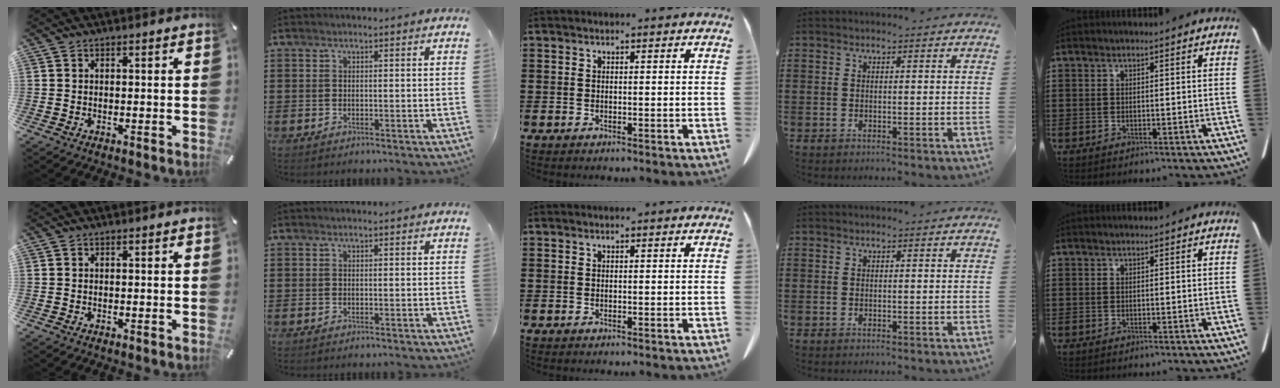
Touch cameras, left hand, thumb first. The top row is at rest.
{}